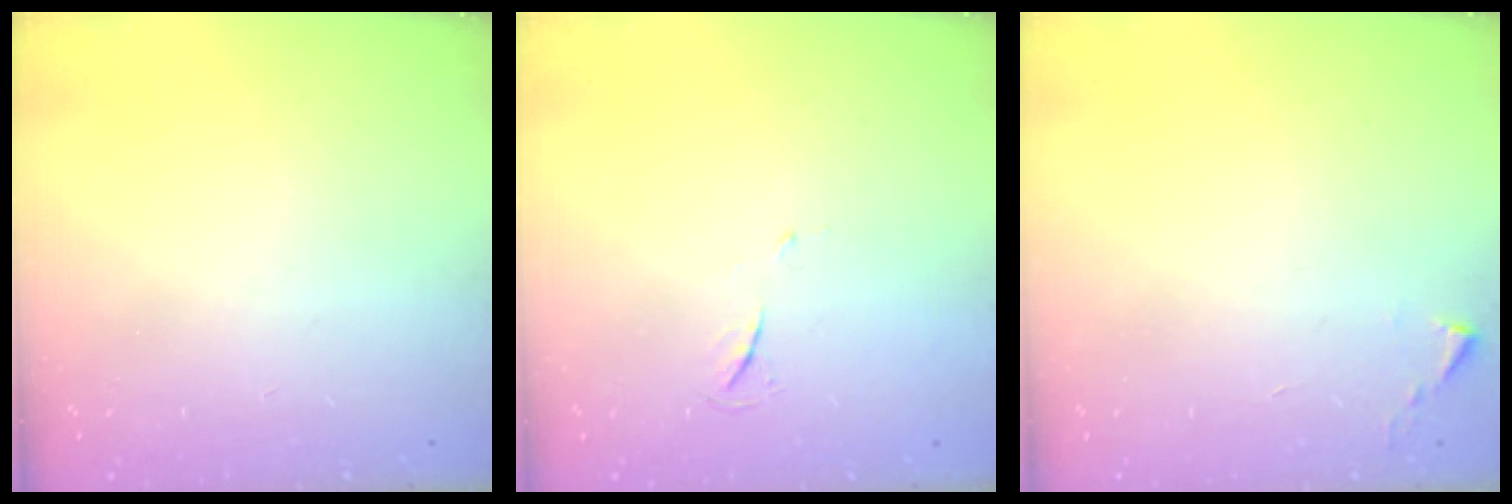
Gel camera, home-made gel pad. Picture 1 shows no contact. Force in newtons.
{"total": 4.1, "press": 4.1, "slide": 0.6}
{"total": 1.1, "press": 1.1, "slide": 0.1}